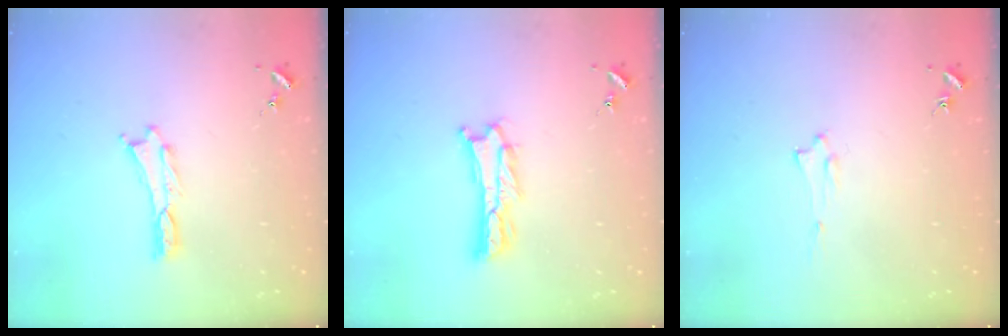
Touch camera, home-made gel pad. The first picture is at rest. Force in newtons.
{"total": 3.0, "press": 2.9, "slide": 0.4}
{"total": 1.4, "press": 1.4, "slide": 0.2}